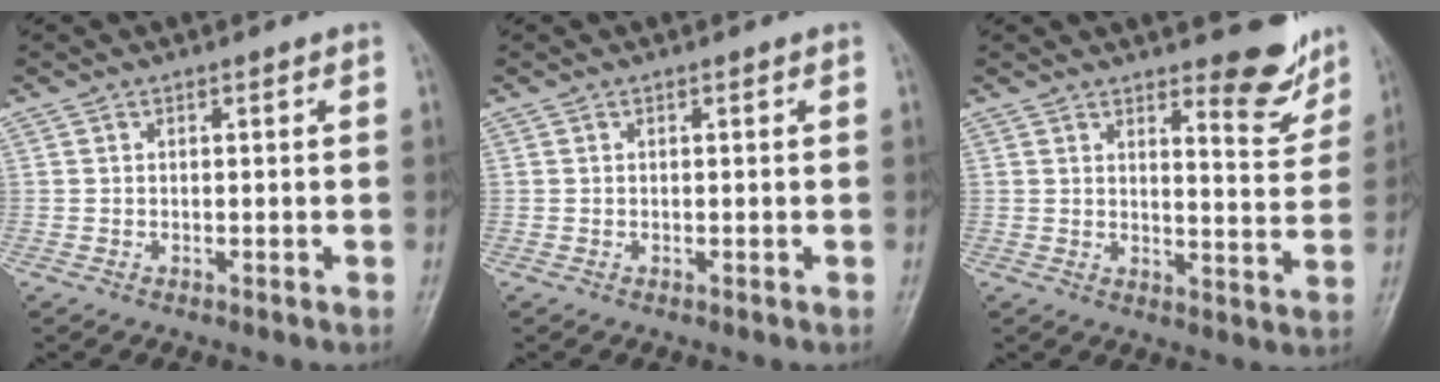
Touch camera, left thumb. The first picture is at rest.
{"total": 0.0}
{"total": 8.6, "force": [6.5, 2.6, 5.1], "torque": [-0.037, -0.051, 0.091]}